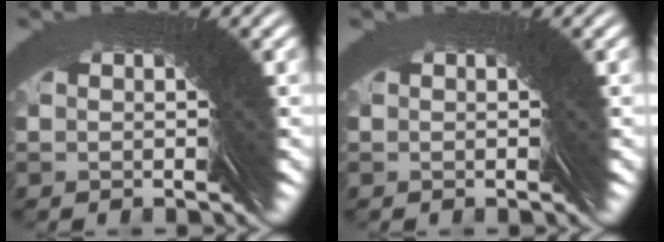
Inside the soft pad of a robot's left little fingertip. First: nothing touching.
{"total": 0.0}